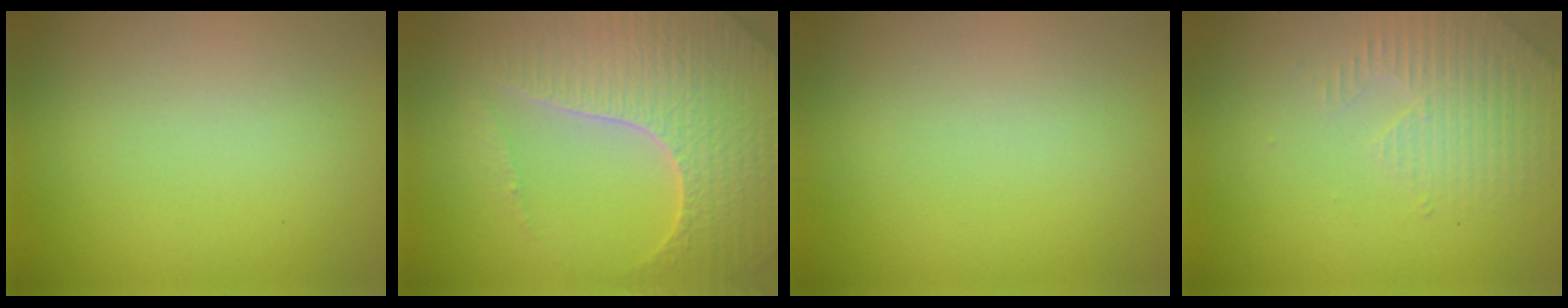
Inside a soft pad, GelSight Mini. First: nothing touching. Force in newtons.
{"total": 7.0, "press": 6.8, "slide": 1.8}
{"total": 0.0}
{"total": 3.1, "press": 3.1, "slide": 0.7}